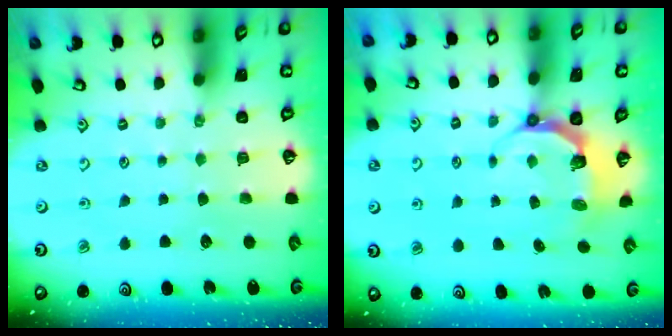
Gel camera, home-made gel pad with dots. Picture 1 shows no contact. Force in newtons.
{"total": 6.2, "press": 5.0, "slide": 3.6}